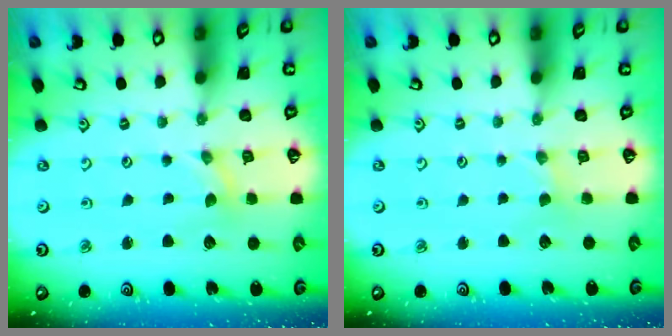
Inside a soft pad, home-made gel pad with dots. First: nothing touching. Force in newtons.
{"total": 0.0}